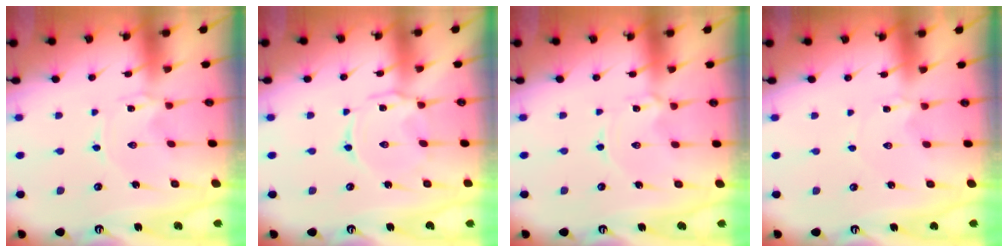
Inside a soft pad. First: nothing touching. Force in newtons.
{"total": 3.3, "press": 3.3, "slide": 0.2}
{"total": 1.7, "press": 1.7, "slide": 0.2}
{"total": 1.4, "press": 1.4, "slide": 0.2}